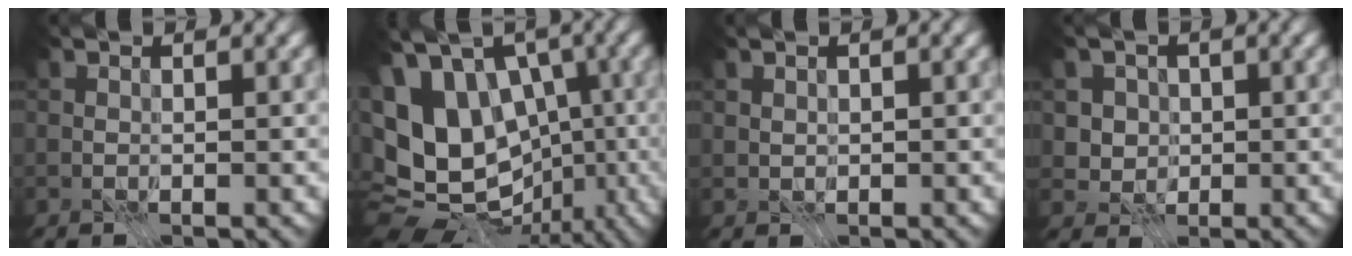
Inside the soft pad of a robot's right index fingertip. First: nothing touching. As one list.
[{"total": 14.2, "force": [1.2, 10.8, 9.2], "torque": [-0.170, 0.020, 0.032]}, {"total": 0.6, "force": [0.4, 0.4, 0.2], "torque": [-0.005, 0.000, 0.008]}, {"total": 2.9, "force": [0.5, 2.7, 0.8], "torque": [-0.019, -0.008, 0.014]}]